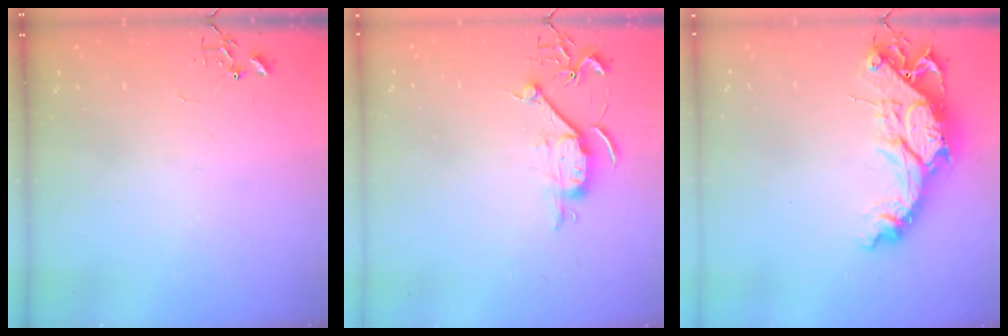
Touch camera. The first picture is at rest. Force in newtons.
{"total": 7.1, "press": 7.0, "slide": 0.8}
{"total": 15.7, "press": 15.7, "slide": 1.2}